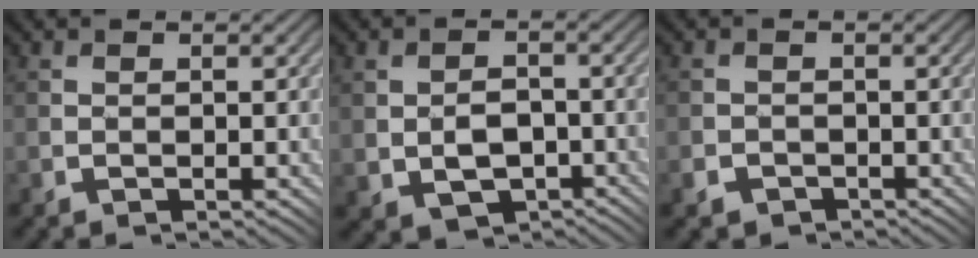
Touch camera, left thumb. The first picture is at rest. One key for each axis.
{"total": 5.3, "fx": -1.3, "fy": 3.6, "fz": 3.6, "tx": -0.081, "ty": -0.007, "tz": -0.023}
{"total": 1.9, "fx": -1.2, "fy": 1.4, "fz": 0.1, "tx": -0.001, "ty": 0.001, "tz": -0.024}